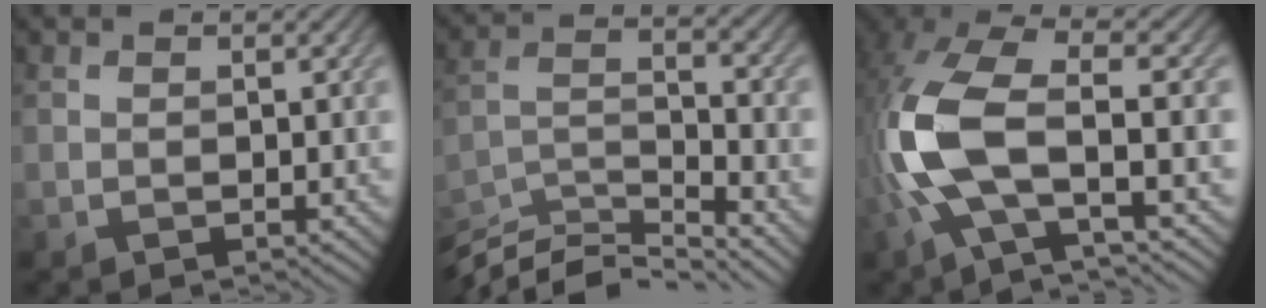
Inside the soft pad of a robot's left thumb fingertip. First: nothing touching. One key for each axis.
{"total": 9.8, "fx": -8.2, "fy": 2.2, "fz": 4.8, "tx": -0.096, "ty": -0.011, "tz": -0.159}
{"total": 12.2, "fx": -2.2, "fy": 4.6, "fz": 11.1, "tx": -0.260, "ty": -0.004, "tz": -0.055}